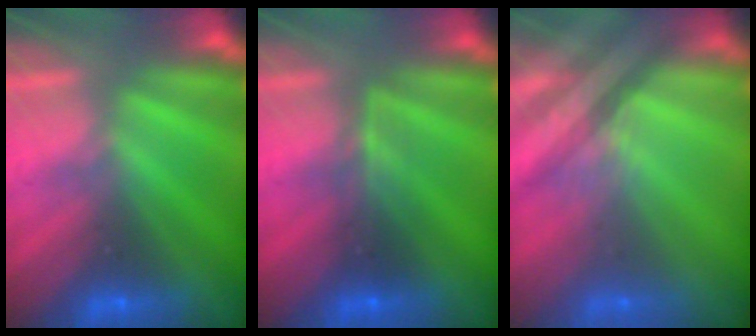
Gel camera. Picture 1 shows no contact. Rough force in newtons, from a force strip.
{"total": 2.4}
{"total": 2.4}